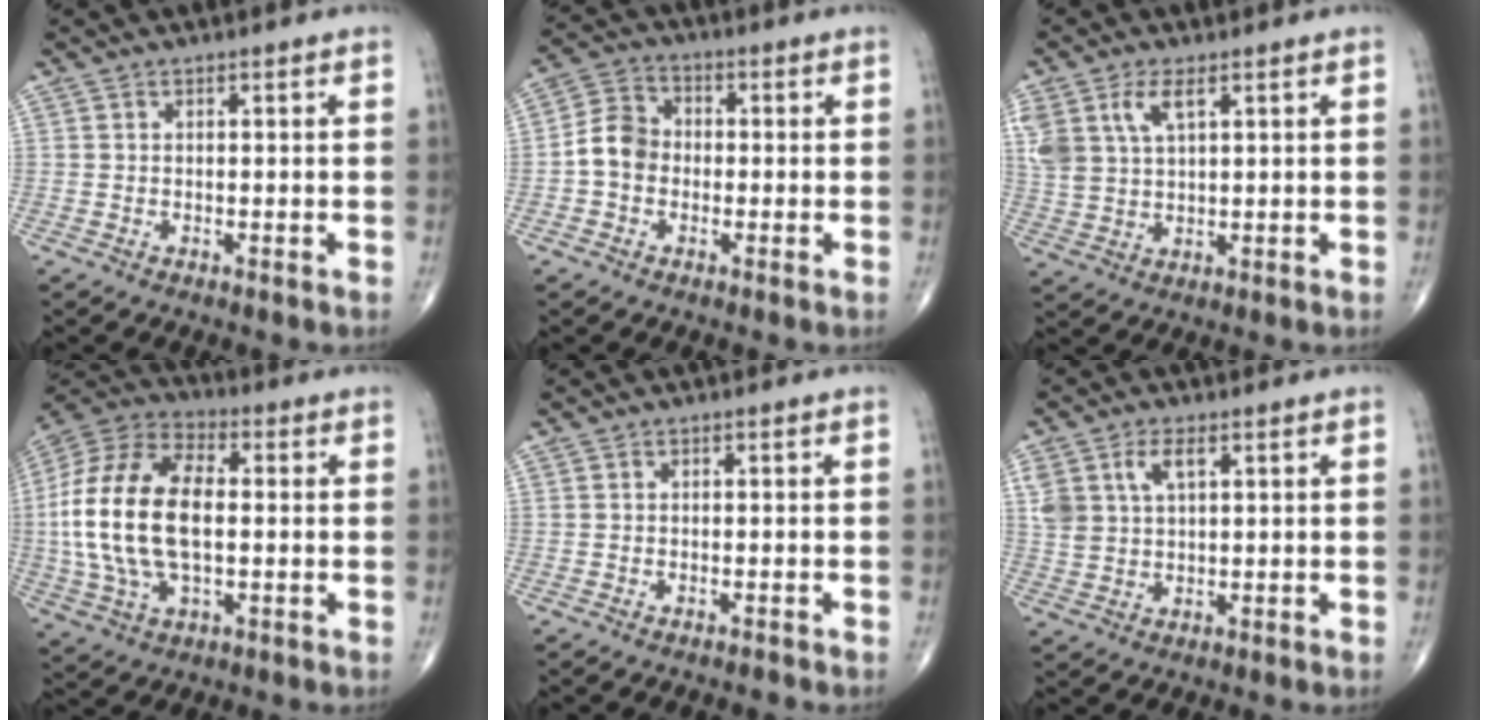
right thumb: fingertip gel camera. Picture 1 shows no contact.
{"total": 6.7, "force": [-1.2, 5.5, 3.6], "torque": [-0.052, 0.024, -0.036]}
{"total": 8.6, "force": [4.0, 4.5, 6.2], "torque": [-0.139, -0.004, 0.084]}
{"total": 21.7, "force": [-0.2, 11.8, 18.2], "torque": [-0.385, 0.014, -0.005]}
{"total": 0.7, "force": [-0.6, 0.0, 0.3], "torque": [-0.010, 0.004, -0.009]}
{"total": 6.1, "force": [2.6, 3.3, 4.4], "torque": [-0.089, -0.002, 0.056]}